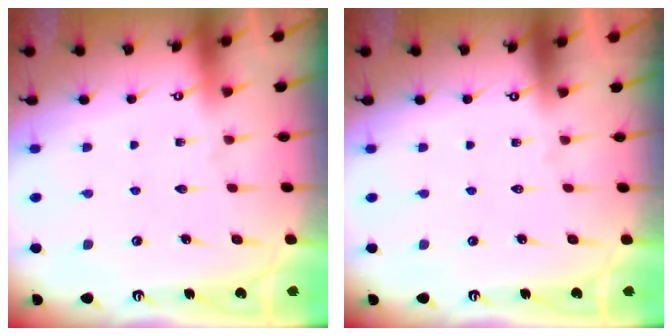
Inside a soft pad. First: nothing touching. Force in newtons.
{"total": 0.0}